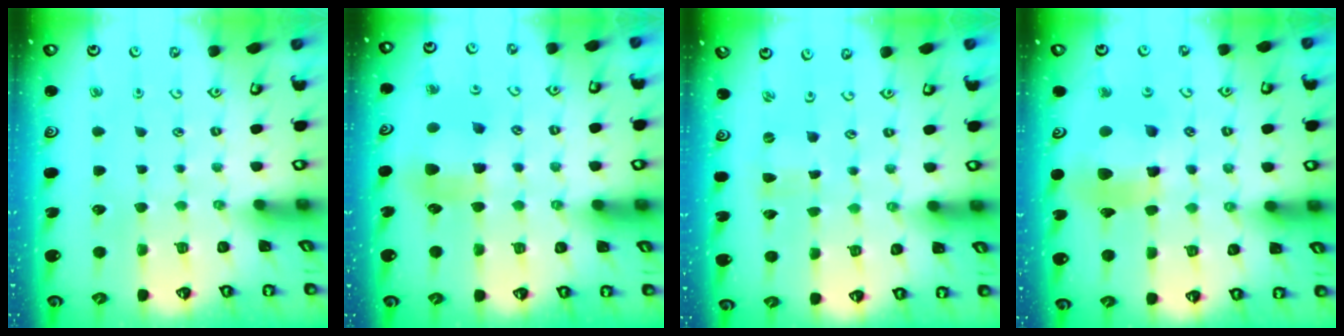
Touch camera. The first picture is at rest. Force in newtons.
{"total": 6.8, "press": 6.8, "slide": 0.6}
{"total": 0.0}
{"total": 11.6, "press": 11.5, "slide": 1.5}